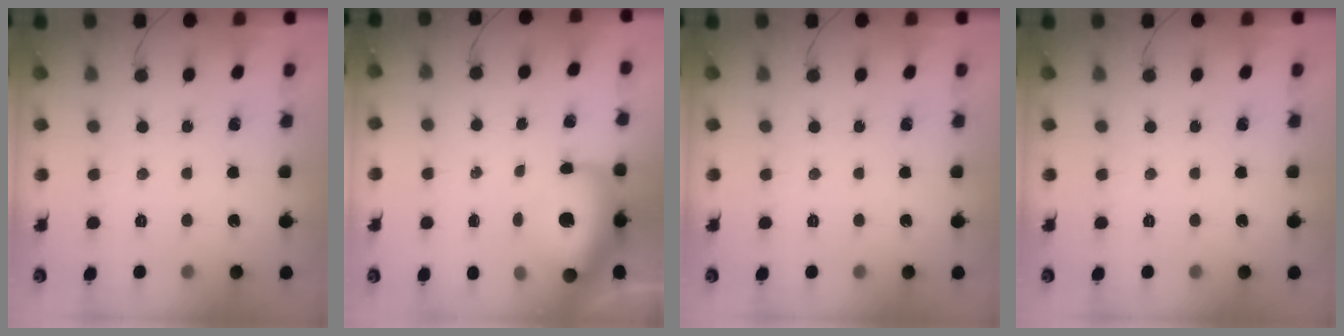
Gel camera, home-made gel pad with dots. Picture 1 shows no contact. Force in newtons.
{"total": 19.2, "press": 15.8, "slide": 11.0}
{"total": 0.0}
{"total": 0.0}